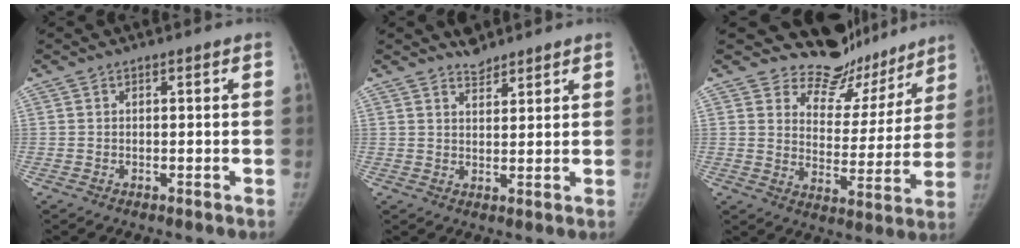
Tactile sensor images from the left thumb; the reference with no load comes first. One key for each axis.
{"total": 3.4, "fx": 3.1, "fy": 1.2, "fz": 0.6, "tx": 0.005, "ty": -0.022, "tz": 0.050}
{"total": 14.8, "fx": 13.4, "fy": 6.2, "fz": 1.3, "tx": 0.040, "ty": -0.112, "tz": 0.181}